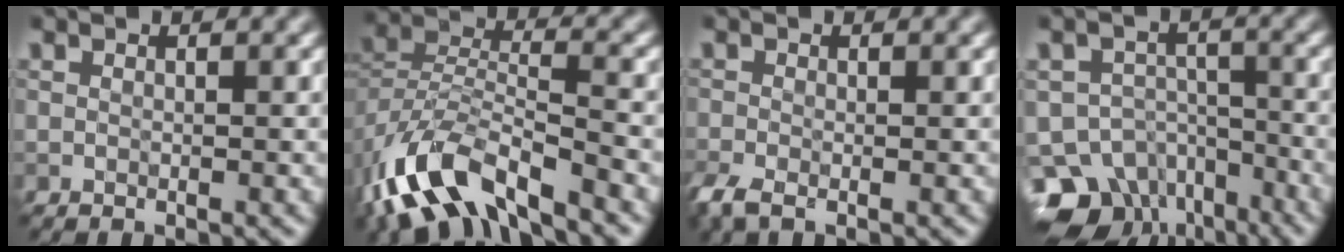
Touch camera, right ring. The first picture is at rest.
{"total": 9.7, "force": [-6.4, 4.1, 6.1], "torque": [-0.117, -0.006, -0.126]}
{"total": 2.0, "force": [-1.2, 0.7, 1.4], "torque": [-0.034, -0.009, -0.031]}
{"total": 10.3, "force": [-7.5, 6.3, 3.4], "torque": [-0.043, -0.012, -0.111]}